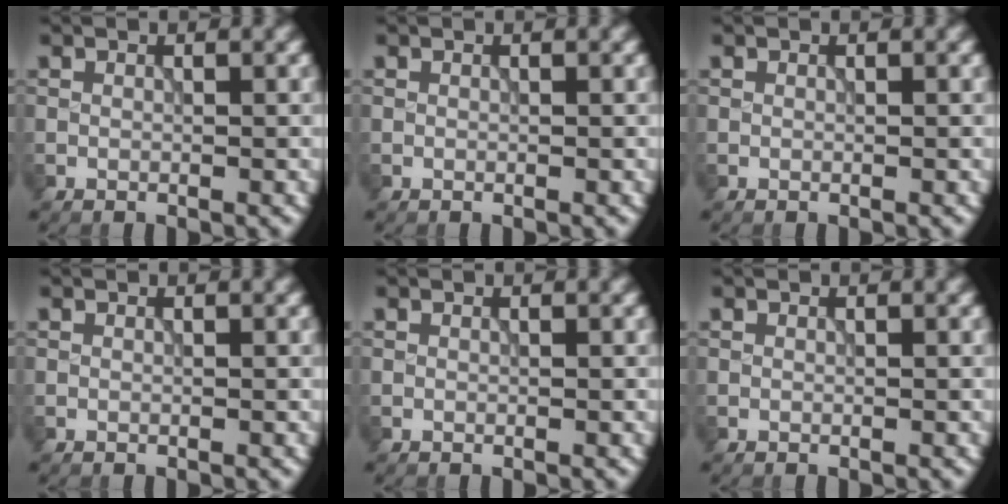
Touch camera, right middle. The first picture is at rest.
{"total": 0.0}
{"total": 0.0}
{"total": 0.0}
{"total": 0.0}
{"total": 0.0}